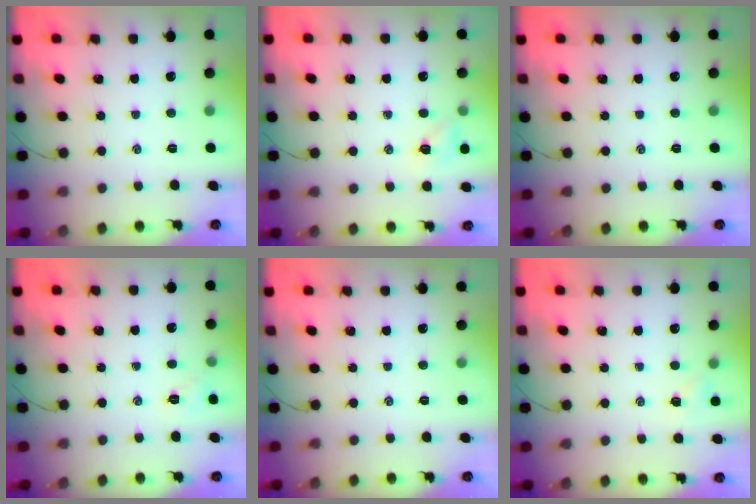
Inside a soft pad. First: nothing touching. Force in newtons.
{"total": 6.1, "press": 5.9, "slide": 1.6}
{"total": 0.0}
{"total": 4.7, "press": 4.5, "slide": 1.4}
{"total": 0.0}
{"total": 3.1, "press": 3.0, "slide": 1.0}